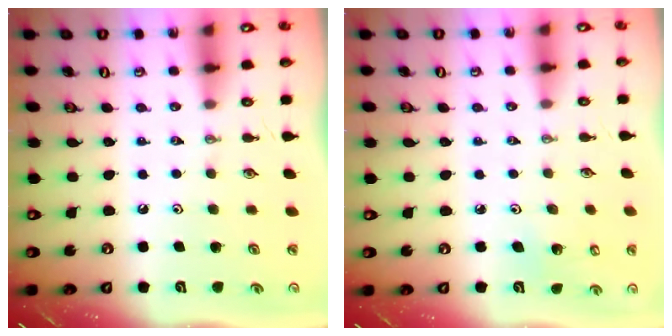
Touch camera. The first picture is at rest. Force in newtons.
{"total": 2.7, "press": 2.6, "slide": 1.0}